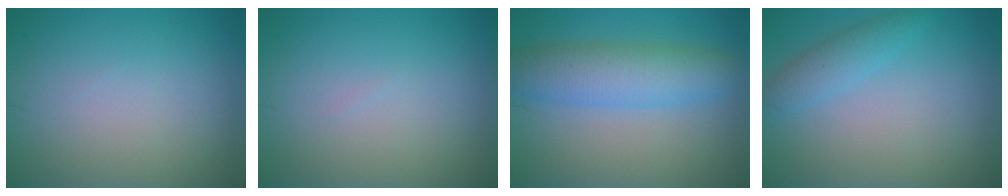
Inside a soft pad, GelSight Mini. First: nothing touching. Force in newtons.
{"total": 0.0}
{"total": 5.7, "press": 5.7, "slide": 0.1}
{"total": 2.3, "press": 2.3, "slide": 0.1}